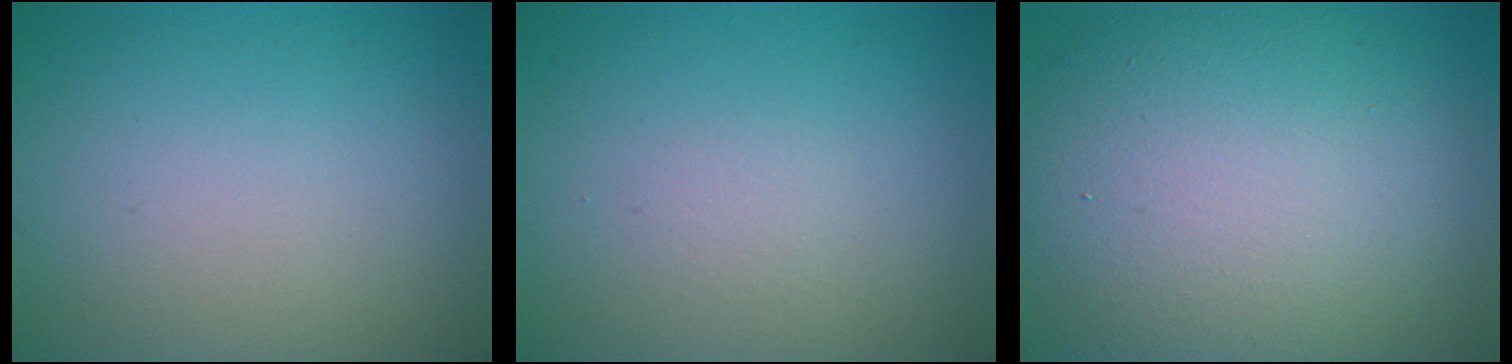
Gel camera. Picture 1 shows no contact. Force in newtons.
{"total": 0.0}
{"total": 13.2, "press": 13.2, "slide": 0.9}